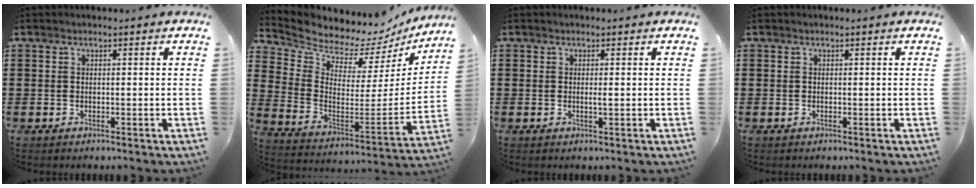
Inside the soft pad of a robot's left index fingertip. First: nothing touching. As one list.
[{"total": 6.1, "force": [6.1, 0.8, -0.3], "torque": [-0.040, -0.071, 0.098]}, {"total": 0.9, "force": [0.1, 0.1, 0.8], "torque": [-0.018, -0.002, 0.002]}, {"total": 0.0}]